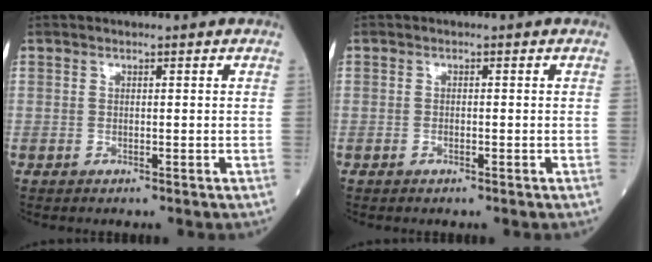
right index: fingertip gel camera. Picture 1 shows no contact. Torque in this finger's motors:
{"motor_torque": [-0.11, -0.15, -0.04, -0.01]}